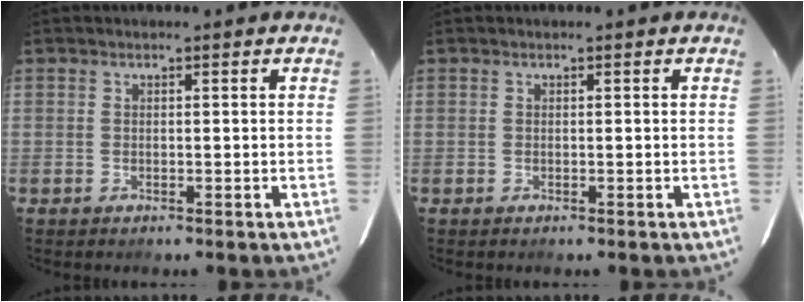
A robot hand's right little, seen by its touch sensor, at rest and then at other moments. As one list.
[{"total": 0.0}]